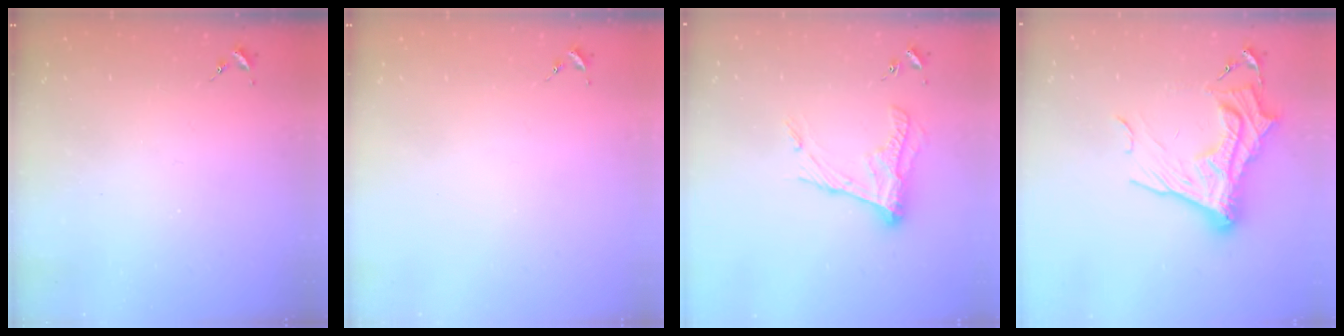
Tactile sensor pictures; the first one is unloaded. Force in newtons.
{"total": 0.0}
{"total": 11.8, "press": 11.8, "slide": 0.9}
{"total": 19.3, "press": 19.2, "slide": 1.7}